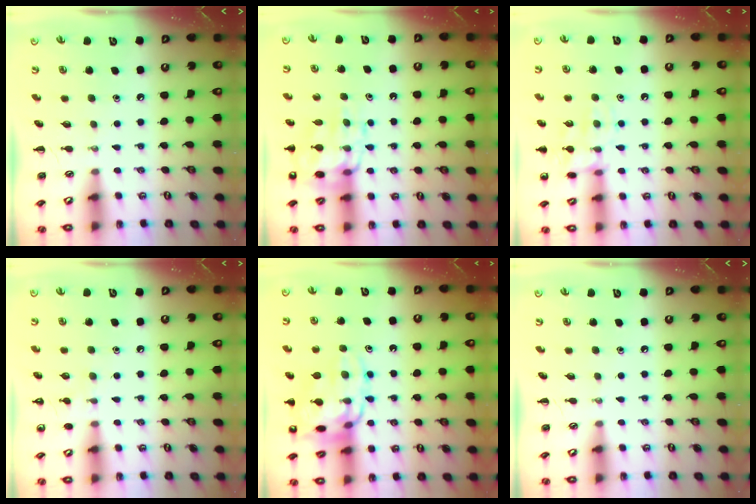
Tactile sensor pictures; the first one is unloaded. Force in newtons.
{"total": 15.7, "press": 15.4, "slide": 3.0}
{"total": 12.1, "press": 12.1, "slide": 0.7}
{"total": 6.8, "press": 6.4, "slide": 2.1}
{"total": 16.2, "press": 16.2, "slide": 1.6}
{"total": 0.0}